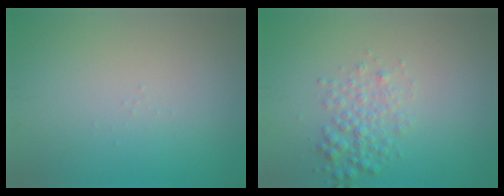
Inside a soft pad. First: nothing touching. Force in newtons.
{"total": 2.5, "press": 2.5, "slide": 0.0}